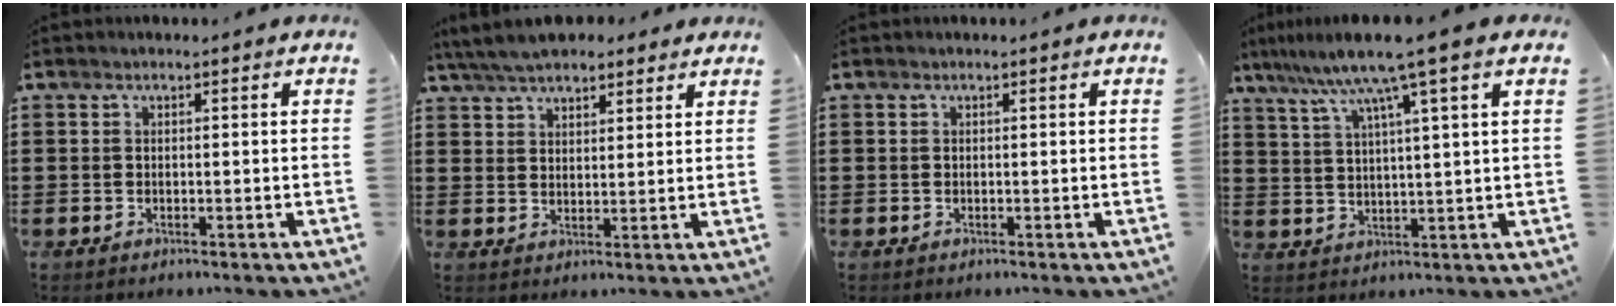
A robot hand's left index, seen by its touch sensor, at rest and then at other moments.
{"total": 6.0, "force": [5.4, 1.7, 2.2], "torque": [-0.061, -0.004, 0.101]}
{"total": 0.0}
{"total": 8.3, "force": [5.5, -0.6, 6.3], "torque": [-0.138, -0.021, 0.088]}